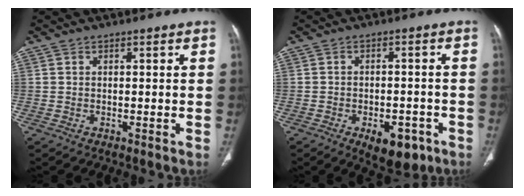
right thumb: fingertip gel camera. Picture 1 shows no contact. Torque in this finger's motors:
{"motor_torque": [1.20, 1.28, 0.28, -0.17, 0.02]}